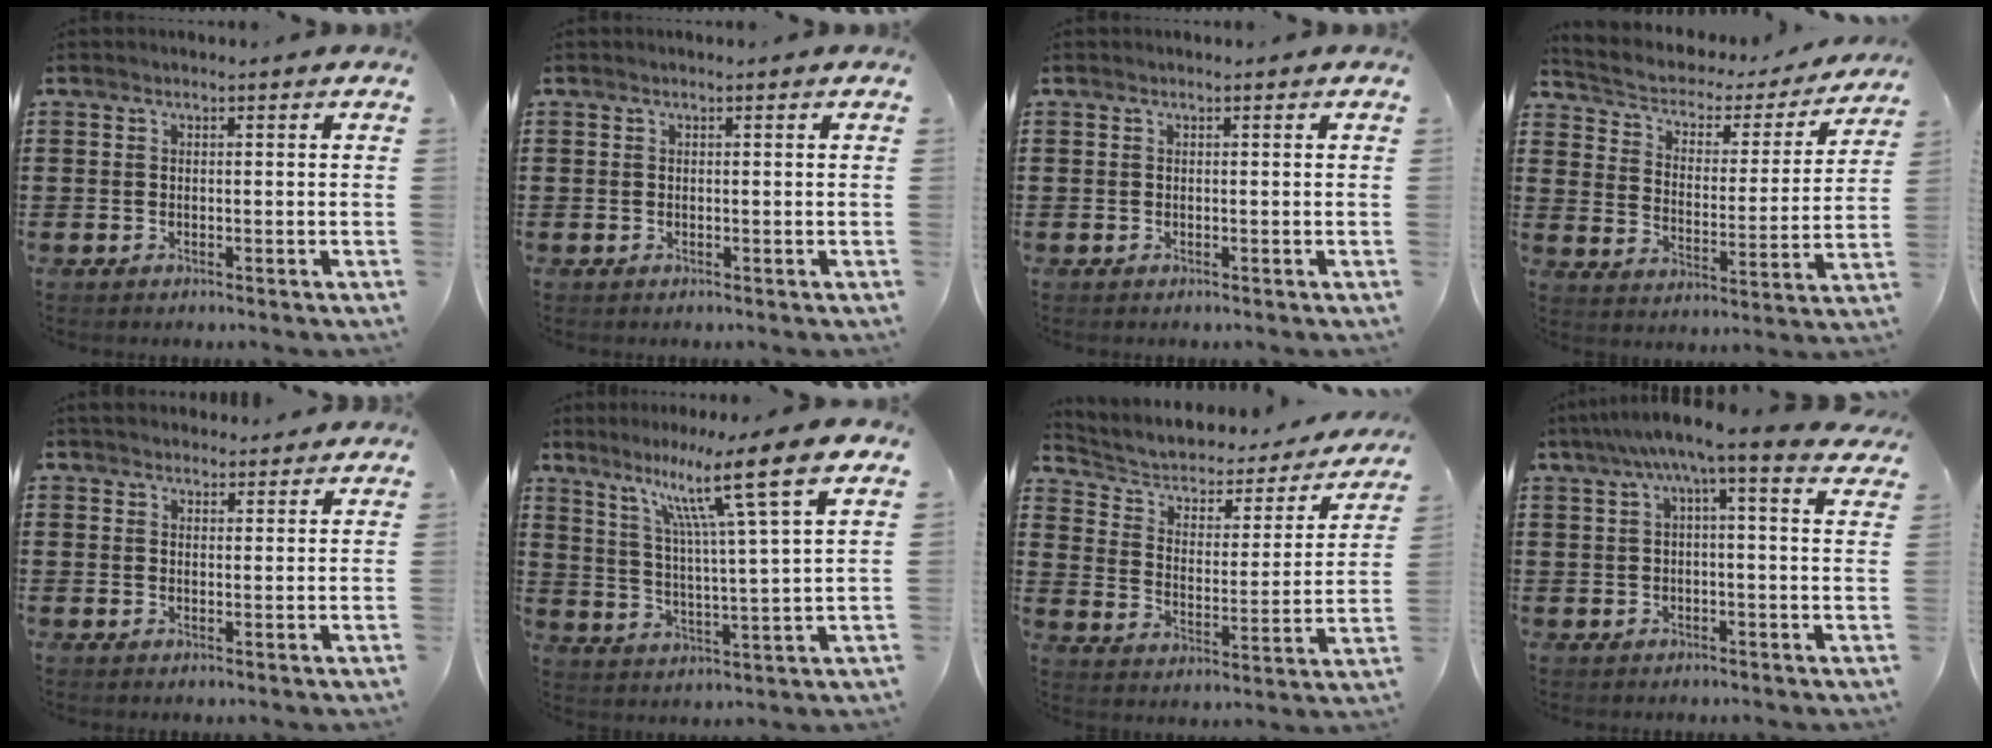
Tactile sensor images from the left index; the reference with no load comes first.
{"total": 0.0}
{"total": 0.0}
{"total": 2.6, "force": [1.9, 1.6, 0.7], "torque": [-0.032, -0.021, 0.022]}
{"total": 2.4, "force": [2.3, 0.7, 0.1], "torque": [-0.007, -0.001, 0.045]}
{"total": 12.3, "force": [8.4, -0.1, 9.0], "torque": [-0.174, -0.039, 0.127]}
{"total": 3.7, "force": [2.5, 2.3, 1.5], "torque": [-0.048, -0.020, 0.033]}
{"total": 5.4, "force": [2.7, 0.4, 4.6], "torque": [-0.089, -0.010, 0.040]}